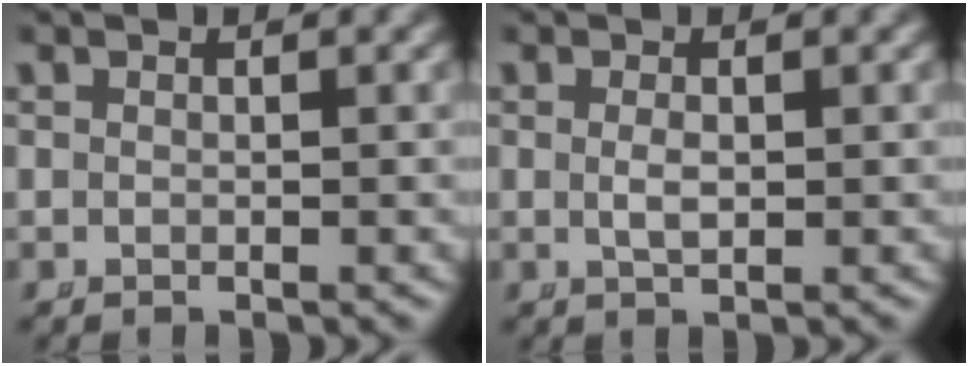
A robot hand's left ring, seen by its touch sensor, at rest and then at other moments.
{"total": 1.2, "force": [0.0, 0.4, 1.1], "torque": [-0.026, -0.010, 0.006]}